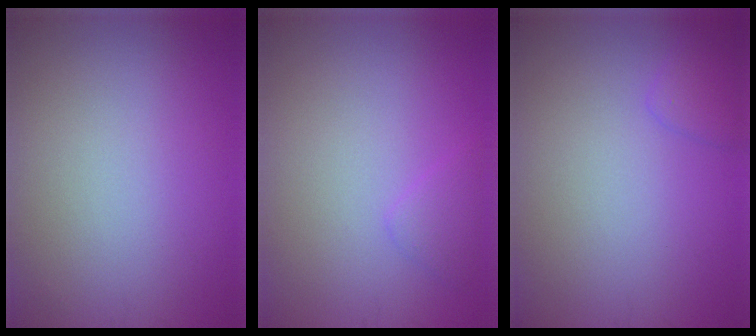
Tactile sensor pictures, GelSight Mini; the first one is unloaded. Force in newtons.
{"total": 1.3, "press": 1.3, "slide": 0.1}
{"total": 1.5, "press": 1.4, "slide": 0.1}